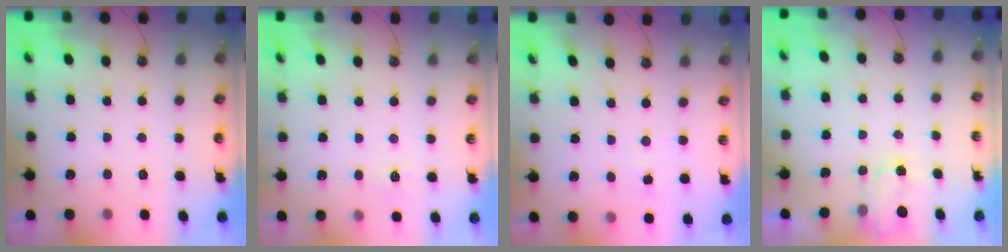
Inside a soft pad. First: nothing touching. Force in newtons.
{"total": 5.8, "press": 5.7, "slide": 0.8}
{"total": 4.4, "press": 4.4, "slide": 0.4}
{"total": 1.5, "press": 1.5, "slide": 0.2}